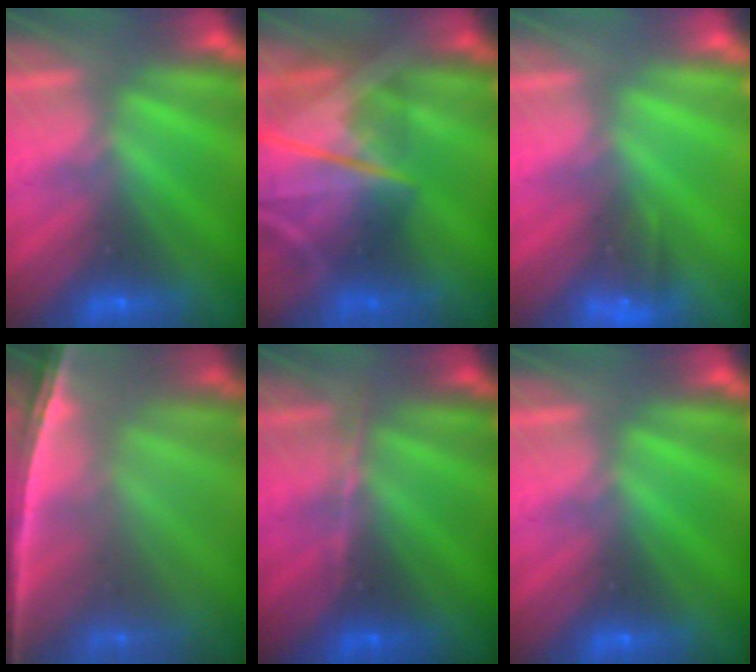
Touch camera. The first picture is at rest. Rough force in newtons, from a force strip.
{"total": 7.2}
{"total": 4.7}
{"total": 6.9}
{"total": 2.9}
{"total": 0.0}